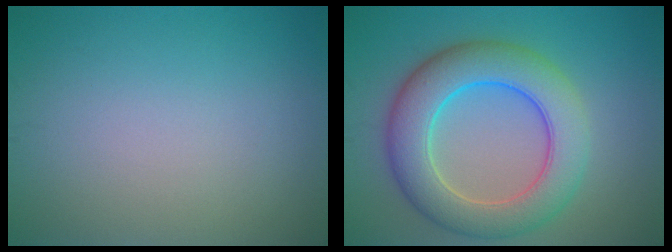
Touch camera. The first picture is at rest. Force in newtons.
{"total": 8.5, "press": 8.5, "slide": 0.1}